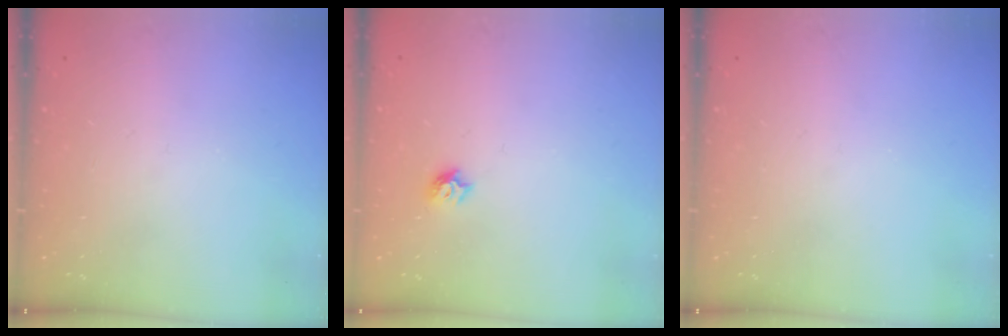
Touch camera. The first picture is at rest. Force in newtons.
{"total": 5.1, "press": 5.1, "slide": 0.6}
{"total": 0.0}